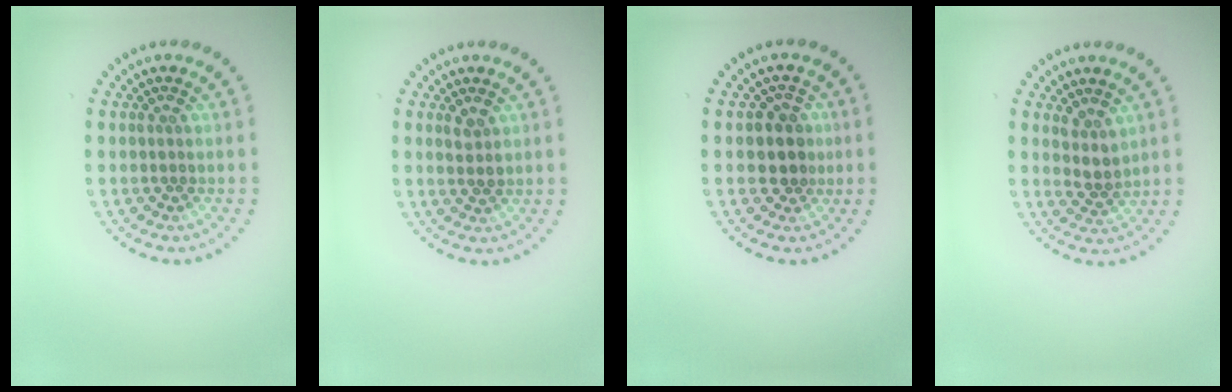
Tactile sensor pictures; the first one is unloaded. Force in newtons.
{"total": 1.4, "press": 1.3, "slide": 0.6}
{"total": 2.6, "press": 2.4, "slide": 1.1}
{"total": 2.2, "press": 1.7, "slide": 1.3}